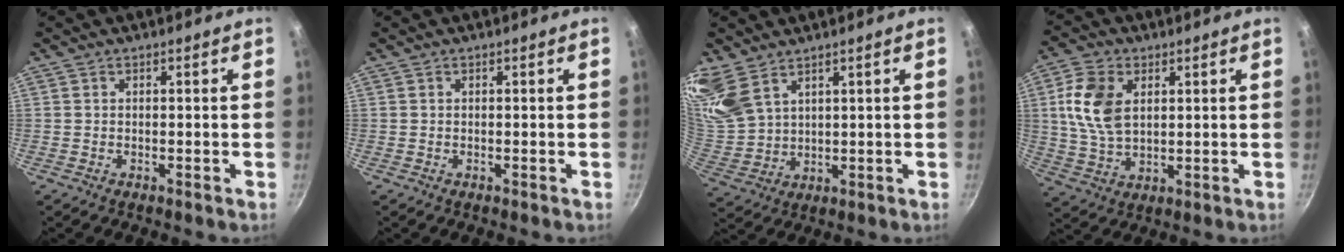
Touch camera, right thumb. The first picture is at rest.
{"total": 0.0}
{"total": 11.0, "force": [7.7, 5.8, 5.1], "torque": [-0.104, -0.024, 0.175]}
{"total": 10.9, "force": [2.8, 7.0, 8.0], "torque": [-0.144, -0.008, 0.055]}